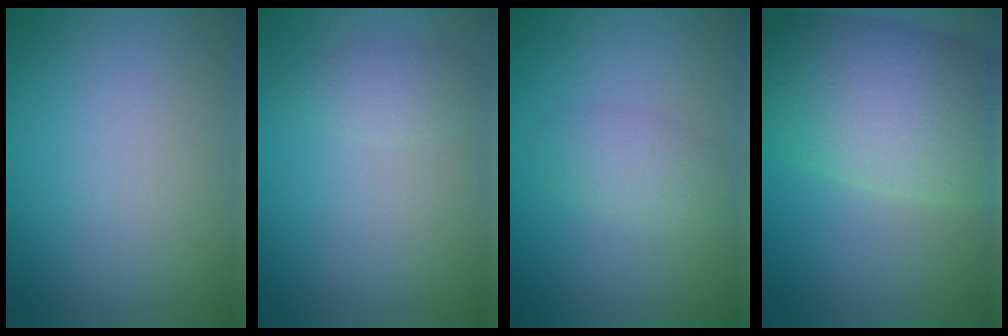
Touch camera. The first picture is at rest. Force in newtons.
{"total": 1.6, "press": 1.6, "slide": 0.1}
{"total": 2.1, "press": 2.1, "slide": 0.1}
{"total": 11.4, "press": 11.4, "slide": 0.5}